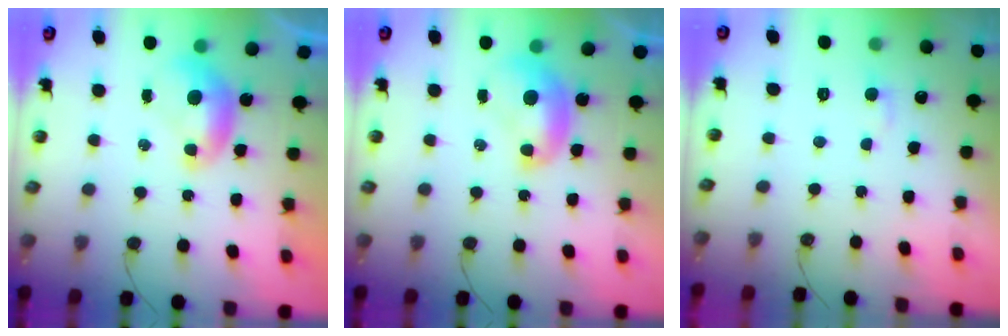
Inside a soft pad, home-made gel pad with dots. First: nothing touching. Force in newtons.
{"total": 1.8, "press": 1.8, "slide": 0.3}
{"total": 2.2, "press": 2.2, "slide": 0.4}